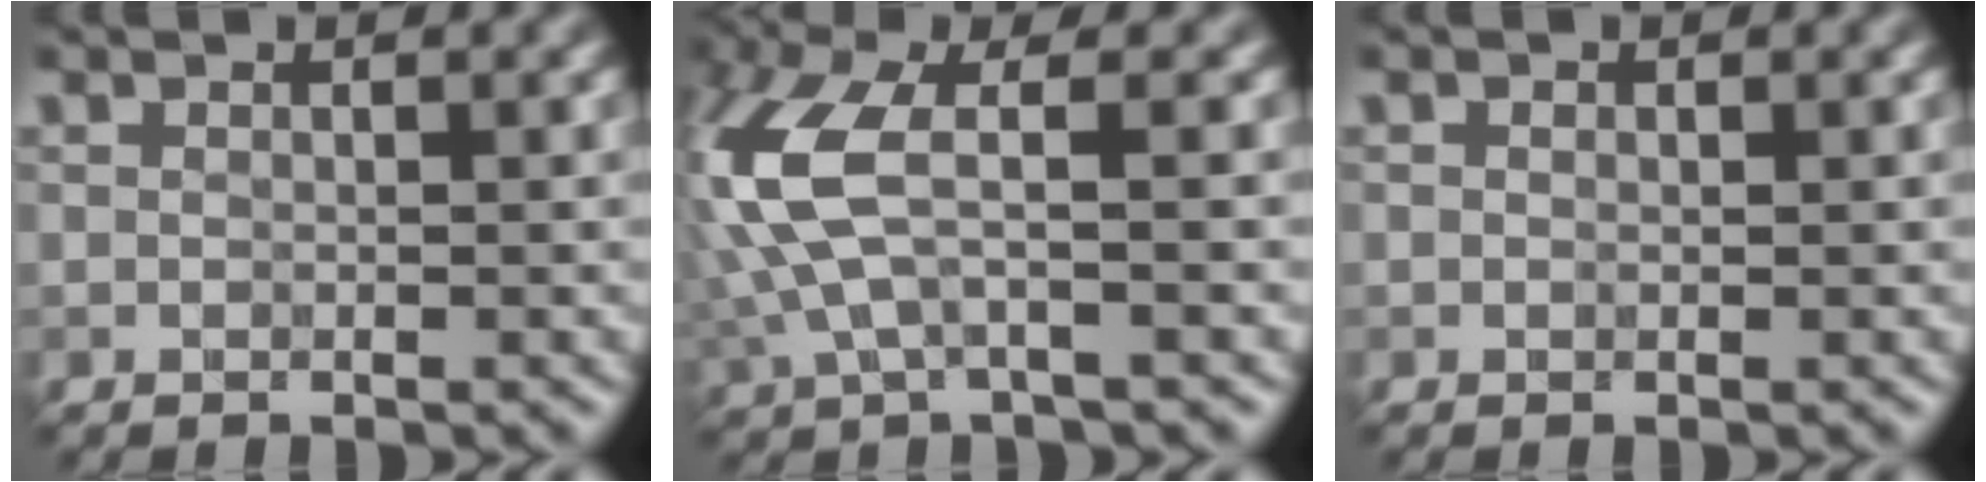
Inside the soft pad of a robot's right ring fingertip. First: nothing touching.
{"total": 6.3, "force": [0.3, 2.2, 5.9], "torque": [-0.168, 0.013, 0.004]}
{"total": 0.0}